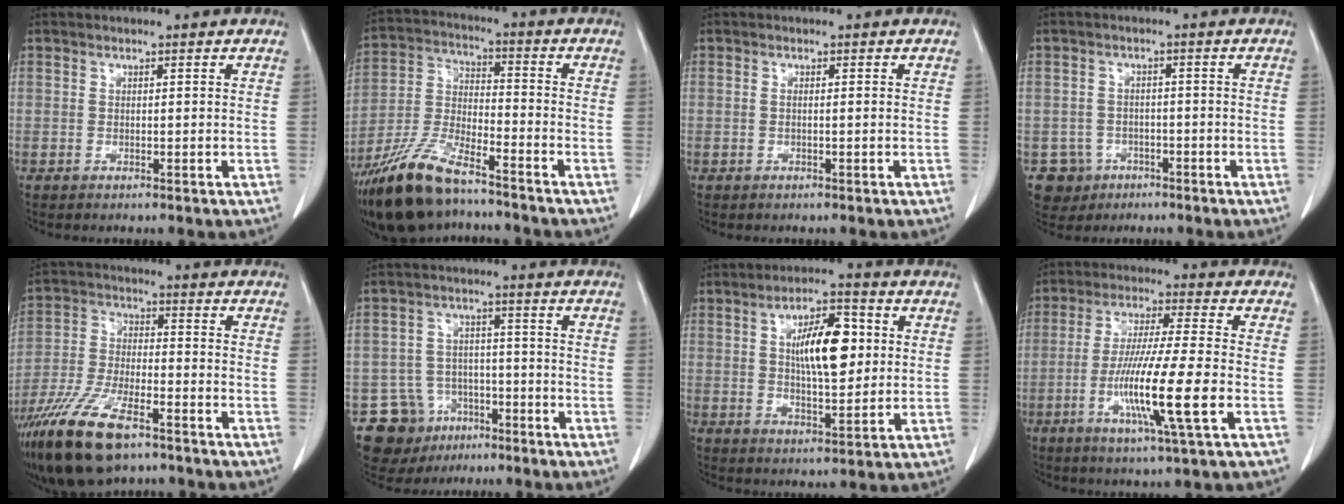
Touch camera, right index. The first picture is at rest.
{"total": 15.1, "force": [-11.6, 3.9, 8.9], "torque": [-0.189, -0.016, -0.216]}
{"total": 0.6, "force": [0.0, 0.1, 0.6], "torque": [-0.012, 0.002, 0.003]}
{"total": 5.0, "force": [-2.5, 4.4, 0.0], "torque": [0.000, 0.011, -0.037]}
{"total": 14.3, "force": [-9.7, 4.2, 9.6], "torque": [-0.201, -0.022, -0.181]}
{"total": 9.6, "force": [-5.7, 7.6, 1.0], "torque": [-0.022, 0.032, -0.081]}
{"total": 10.5, "force": [1.9, 3.5, 9.7], "torque": [-0.163, 0.011, 0.033]}
{"total": 13.1, "force": [-3.6, -0.4, 12.6], "torque": [-0.244, -0.017, -0.070]}